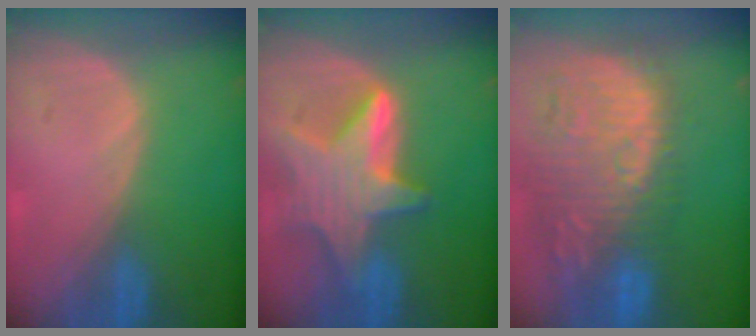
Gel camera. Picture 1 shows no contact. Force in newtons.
{"total": 9.0, "press": 9.0, "slide": 0.7}
{"total": 13.5, "press": 12.1, "slide": 5.9}